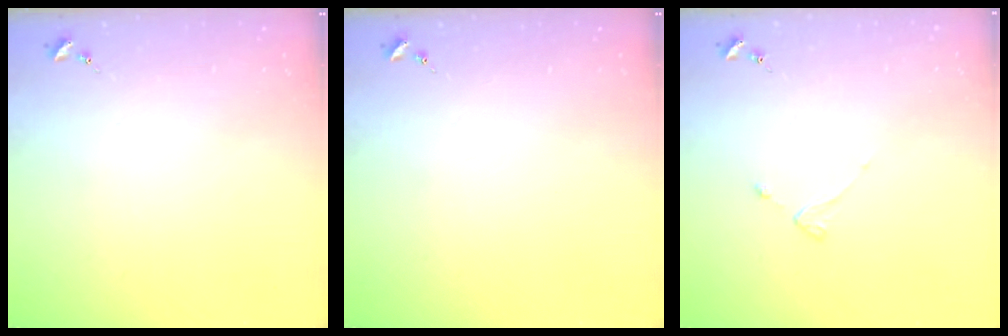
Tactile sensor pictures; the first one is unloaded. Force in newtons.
{"total": 0.0}
{"total": 2.2, "press": 2.1, "slide": 0.4}